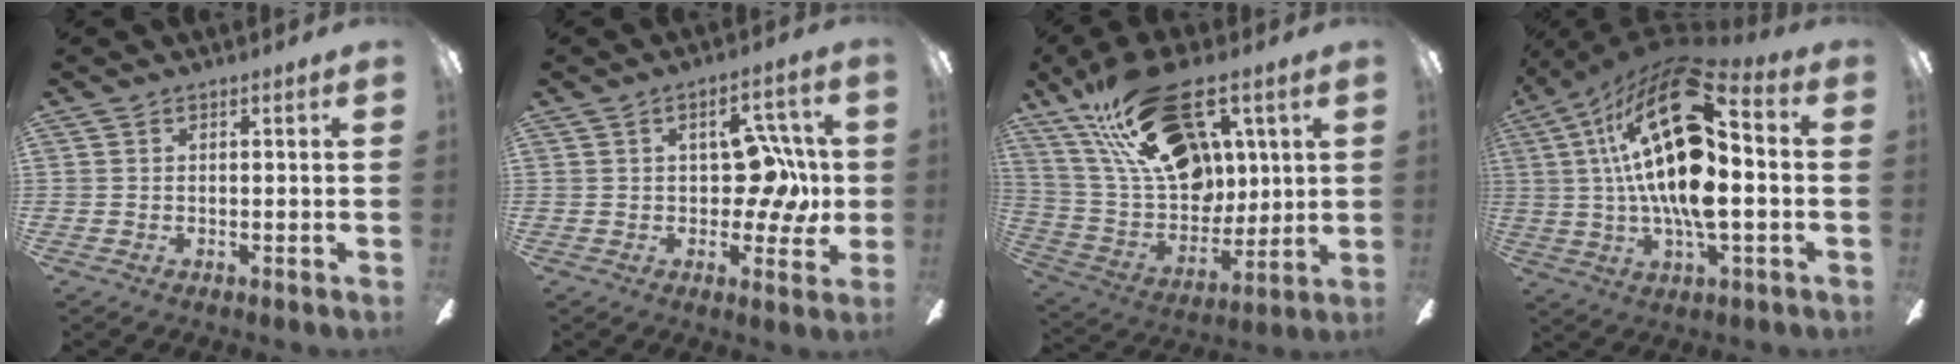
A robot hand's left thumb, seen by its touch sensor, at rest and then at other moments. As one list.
[{"total": 12.7, "force": [1.5, 7.5, 10.1], "torque": [-0.137, 0.010, 0.026]}, {"total": 28.6, "force": [15.3, 15.5, 18.6], "torque": [-0.331, -0.071, 0.271]}, {"total": 24.9, "force": [4.7, 10.2, 22.2], "torque": [-0.403, -0.025, 0.072]}]